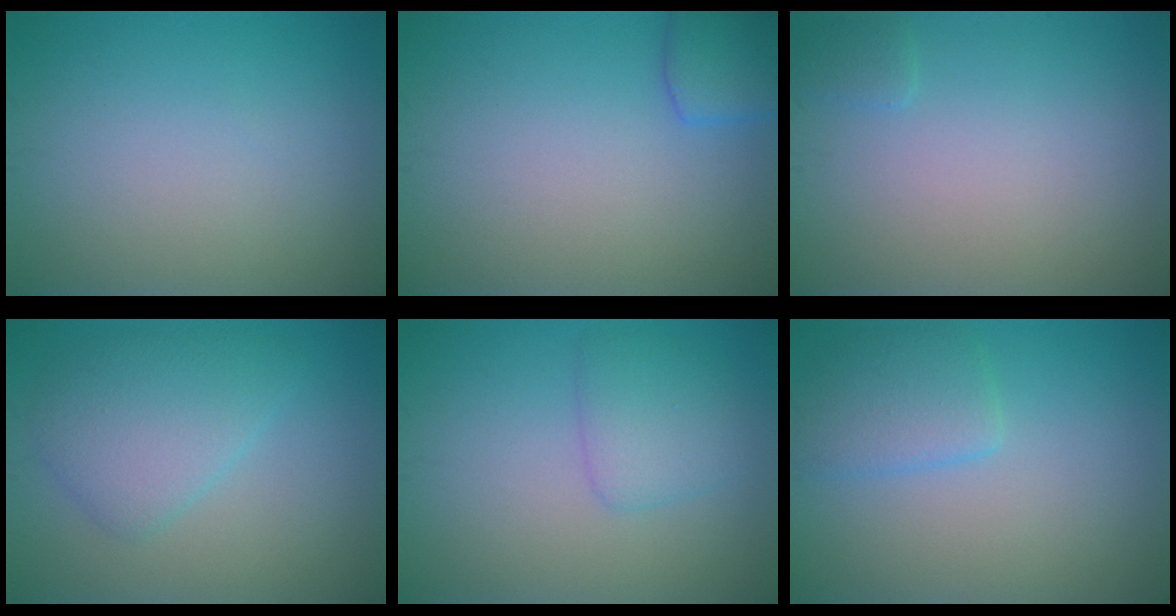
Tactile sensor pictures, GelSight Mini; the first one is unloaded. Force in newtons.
{"total": 2.7, "press": 2.7, "slide": 0.1}
{"total": 0.7, "press": 0.7, "slide": 0.1}
{"total": 4.2, "press": 4.2, "slide": 0.0}
{"total": 2.5, "press": 2.5, "slide": 0.1}
{"total": 2.8, "press": 2.8, "slide": 0.3}